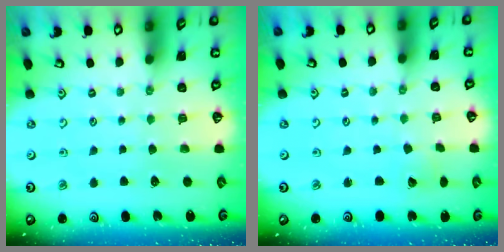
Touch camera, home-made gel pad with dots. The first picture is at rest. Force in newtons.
{"total": 2.2, "press": 2.2, "slide": 0.2}